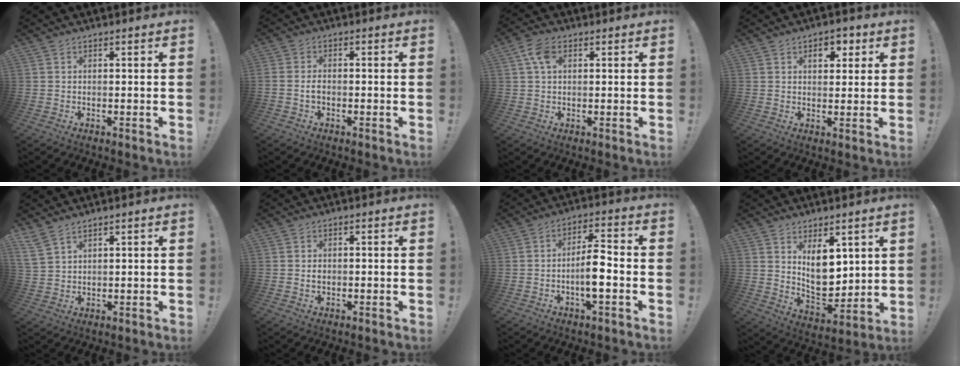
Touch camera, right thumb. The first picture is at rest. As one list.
[{"total": 2.4, "force": [-0.8, 1.3, 1.9], "torque": [-0.039, 0.004, -0.015]}, {"total": 6.1, "force": [2.0, 3.7, 4.5], "torque": [-0.086, 0.002, 0.038]}, {"total": 5.9, "force": [2.6, 3.8, 3.6], "torque": [-0.034, -0.005, 0.039]}, {"total": 5.1, "force": [4.3, 1.6, 2.2], "torque": [-0.049, -0.016, 0.084]}, {"total": 1.2, "force": [0.0, 1.0, 0.6], "torque": [-0.004, 0.002, -0.002]}, {"total": 9.0, "force": [-2.0, 2.5, 8.4], "torque": [-0.142, 0.007, -0.039]}, {"total": 11.9, "force": [4.9, 7.8, 7.5], "torque": [-0.102, -0.042, 0.095]}]